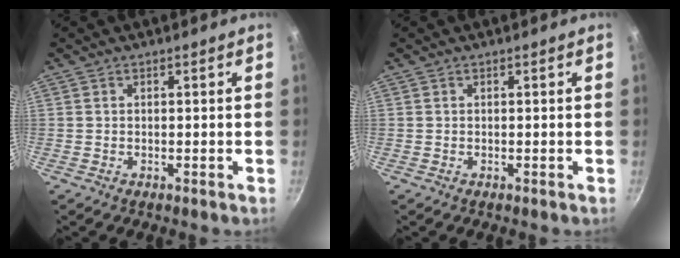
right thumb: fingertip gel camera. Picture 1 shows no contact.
{"total": 0.0}